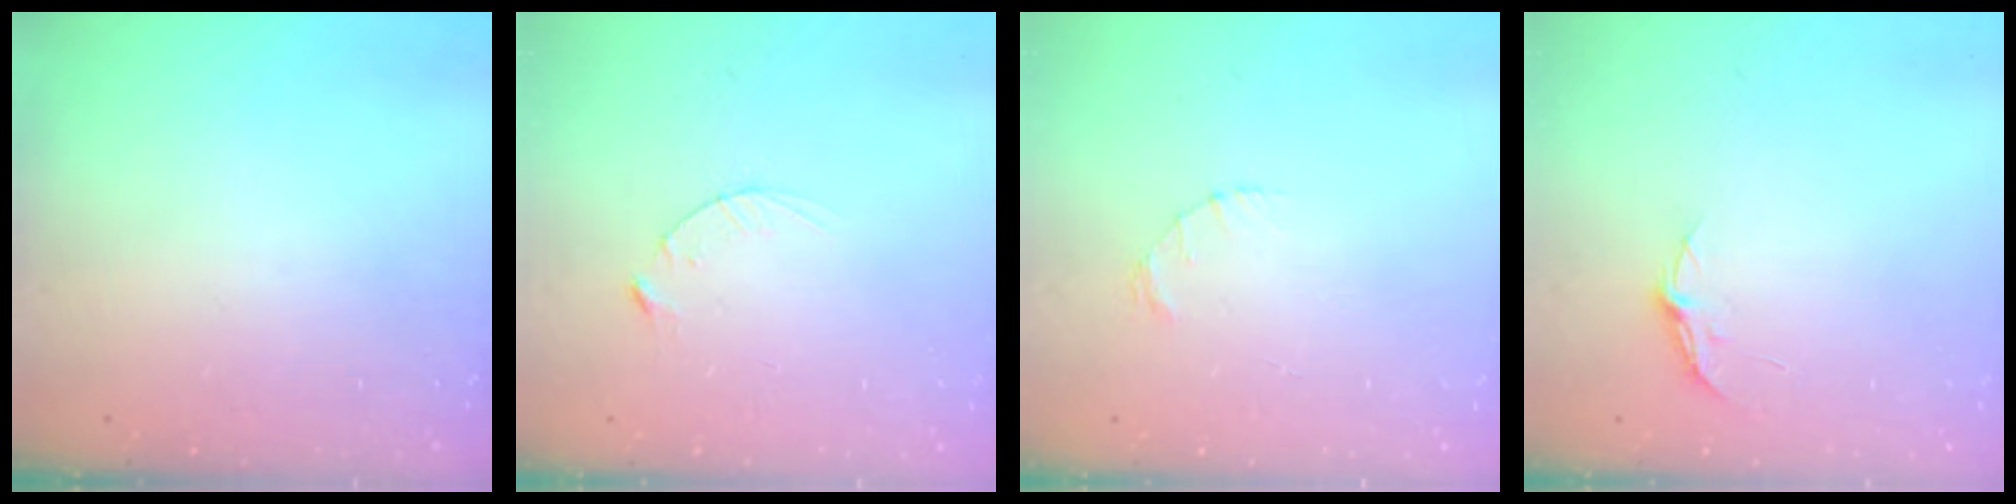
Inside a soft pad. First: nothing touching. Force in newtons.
{"total": 2.5, "press": 2.5, "slide": 0.4}
{"total": 1.4, "press": 1.4, "slide": 0.2}
{"total": 3.8, "press": 3.8, "slide": 0.3}